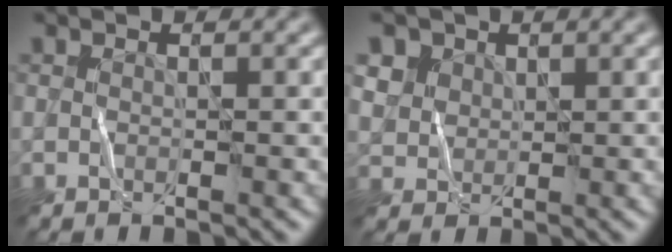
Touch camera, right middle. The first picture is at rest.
{"total": 2.8, "force": [1.9, 2.1, 0.3], "torque": [-0.024, 0.004, 0.036]}